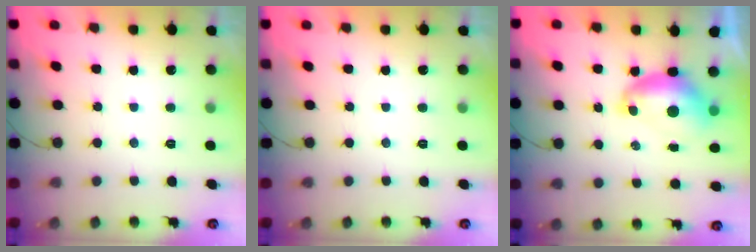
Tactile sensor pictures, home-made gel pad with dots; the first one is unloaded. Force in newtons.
{"total": 0.0}
{"total": 8.2, "press": 8.1, "slide": 0.9}